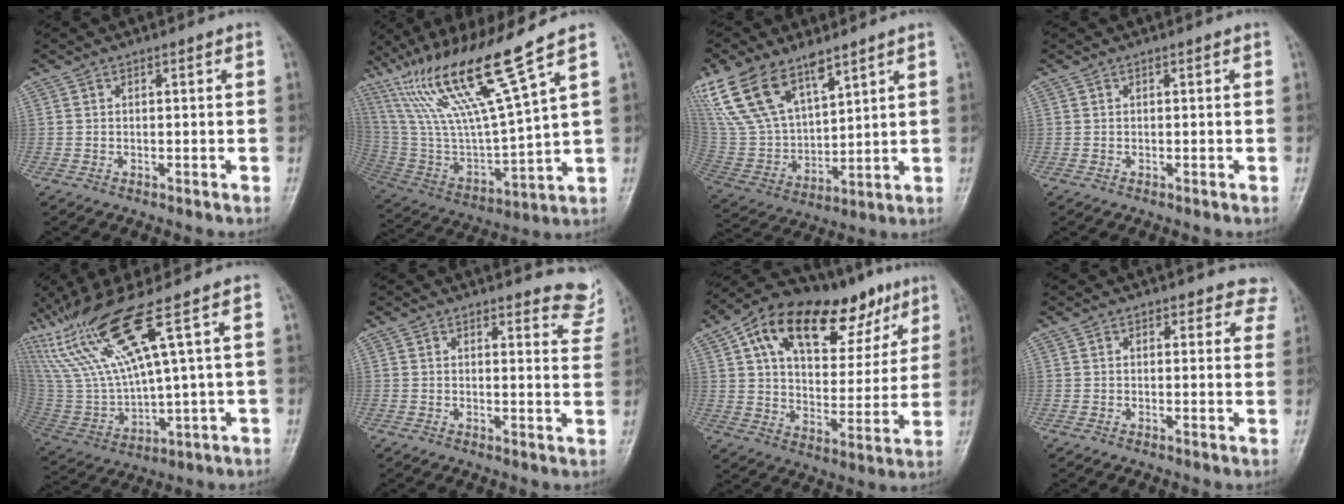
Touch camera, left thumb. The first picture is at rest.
{"total": 21.0, "force": [13.3, 1.0, 16.2], "torque": [-0.295, -0.059, 0.257]}
{"total": 17.9, "force": [11.5, 8.3, 10.9], "torque": [-0.201, -0.037, 0.237]}
{"total": 0.0}
{"total": 19.2, "force": [9.9, 2.2, 16.2], "torque": [-0.342, -0.031, 0.201]}
{"total": 7.3, "force": [7.0, 1.9, 0.6], "torque": [0.031, -0.052, 0.052]}
{"total": 25.2, "force": [13.4, 12.7, 17.2], "torque": [-0.231, 0.002, 0.216]}
{"total": 5.0, "force": [4.3, 2.5, 0.1], "torque": [0.049, -0.017, 0.025]}